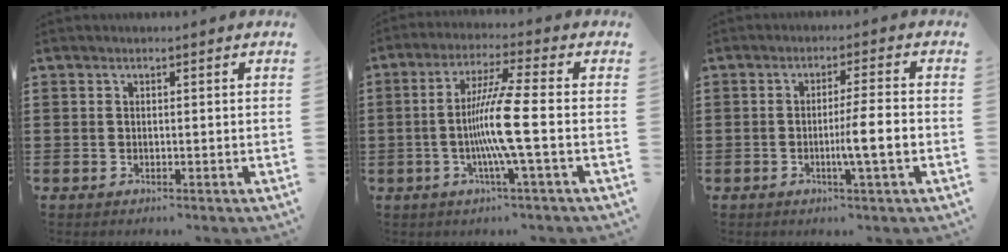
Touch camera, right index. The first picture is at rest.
{"total": 9.1, "force": [-1.8, -0.7, 8.9], "torque": [-0.186, -0.020, -0.045]}
{"total": 5.5, "force": [-1.3, -0.1, 5.3], "torque": [-0.091, -0.008, -0.024]}